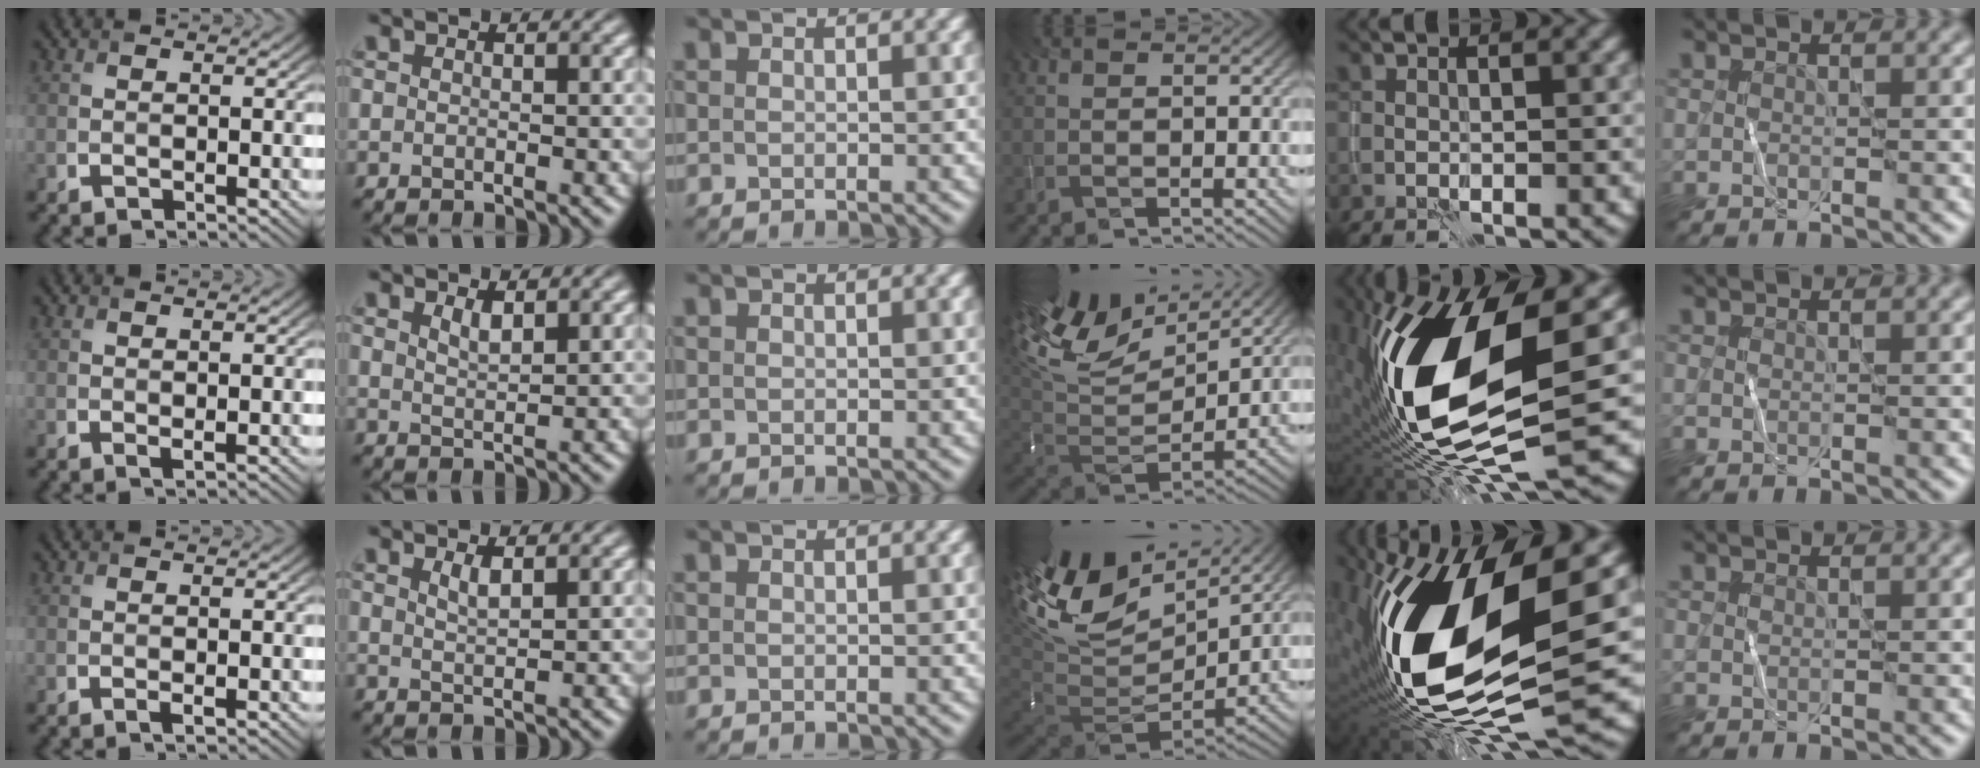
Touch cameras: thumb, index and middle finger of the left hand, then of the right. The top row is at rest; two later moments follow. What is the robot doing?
{"motion": "wipe", "object": "whiteboard"}